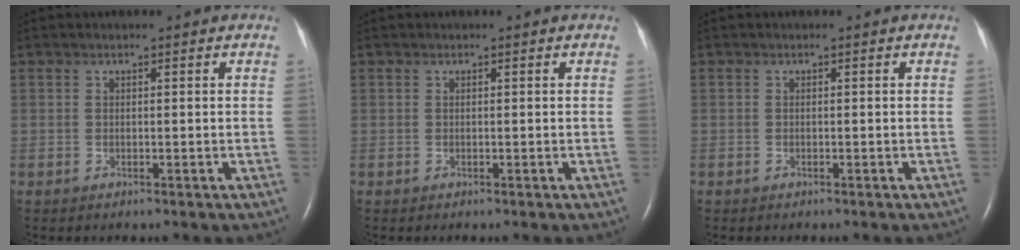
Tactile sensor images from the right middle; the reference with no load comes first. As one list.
[{"total": 0.0}, {"total": 0.0}]